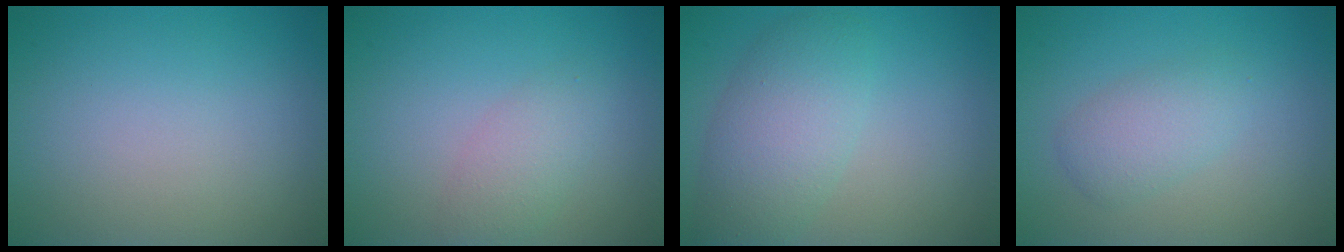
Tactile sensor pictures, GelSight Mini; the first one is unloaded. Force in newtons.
{"total": 2.2, "press": 2.2, "slide": 0.2}
{"total": 5.0, "press": 5.0, "slide": 0.2}
{"total": 2.7, "press": 2.7, "slide": 0.1}